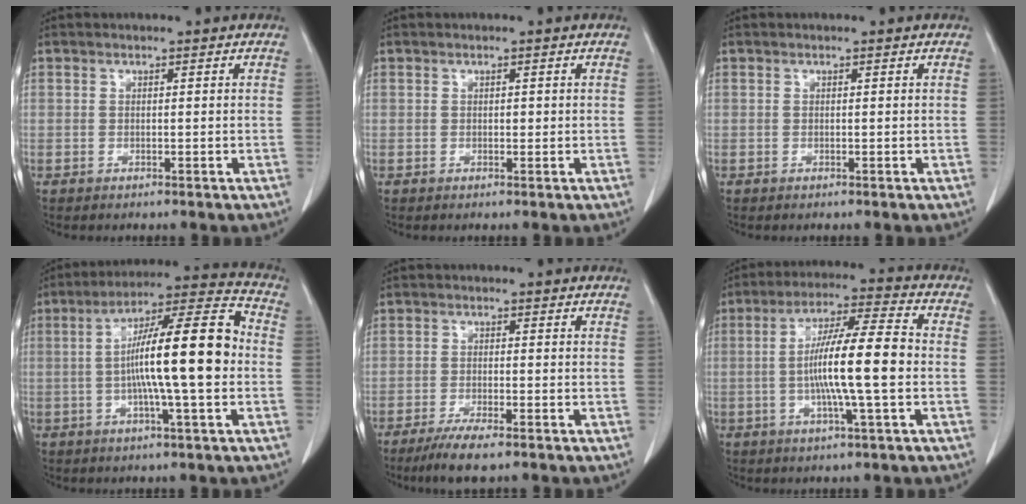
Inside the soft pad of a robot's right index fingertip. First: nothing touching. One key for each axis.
{"total": 1.0, "fx": 0.0, "fy": 0.4, "fz": 0.9, "tx": -0.015, "ty": 0.001, "tz": 0.001}
{"total": 0.0}
{"total": 16.2, "fx": -0.9, "fy": 1.1, "fz": 16.2, "tx": -0.261, "ty": 0.021, "tz": -0.021}
{"total": 5.4, "fx": -3.9, "fy": 0.6, "fz": 3.8, "tx": -0.068, "ty": -0.013, "tz": -0.064}
{"total": 12.5, "fx": -1.3, "fy": 0.4, "fz": 12.4, "tx": -0.218, "ty": 0.007, "tz": -0.029}